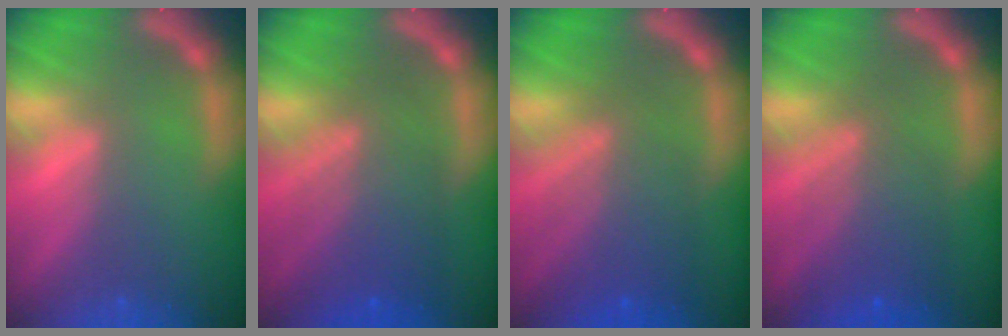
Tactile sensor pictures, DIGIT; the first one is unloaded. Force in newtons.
{"total": 7.5}
{"total": 7.0}
{"total": 6.0}